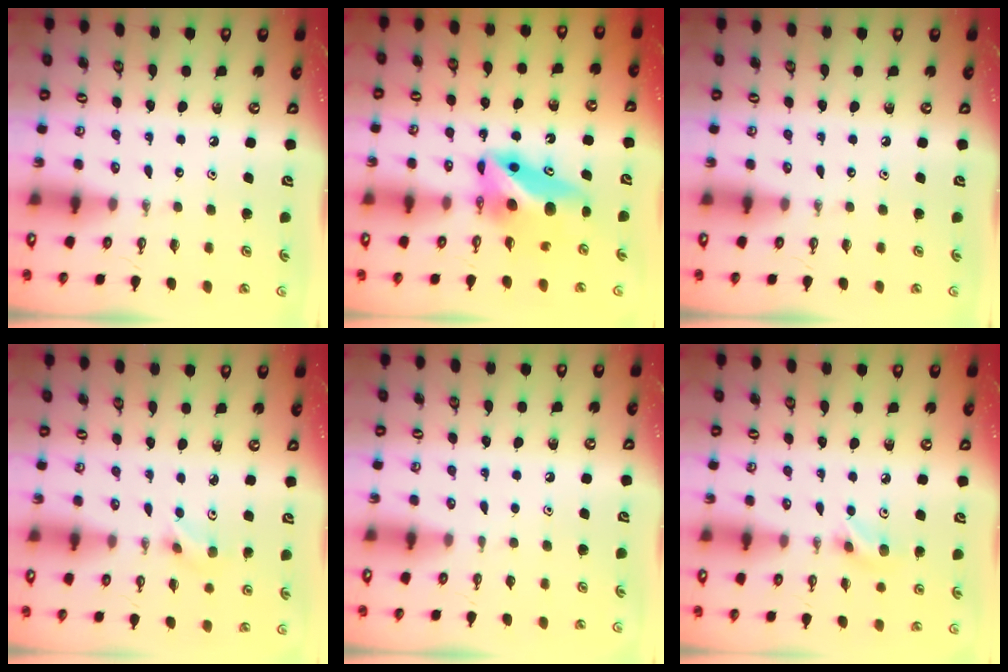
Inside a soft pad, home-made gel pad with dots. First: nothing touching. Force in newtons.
{"total": 9.4, "press": 9.2, "slide": 1.7}
{"total": 0.0}
{"total": 2.9, "press": 2.8, "slide": 0.6}
{"total": 0.9, "press": 0.1, "slide": 0.9}
{"total": 6.0, "press": 6.0, "slide": 0.5}